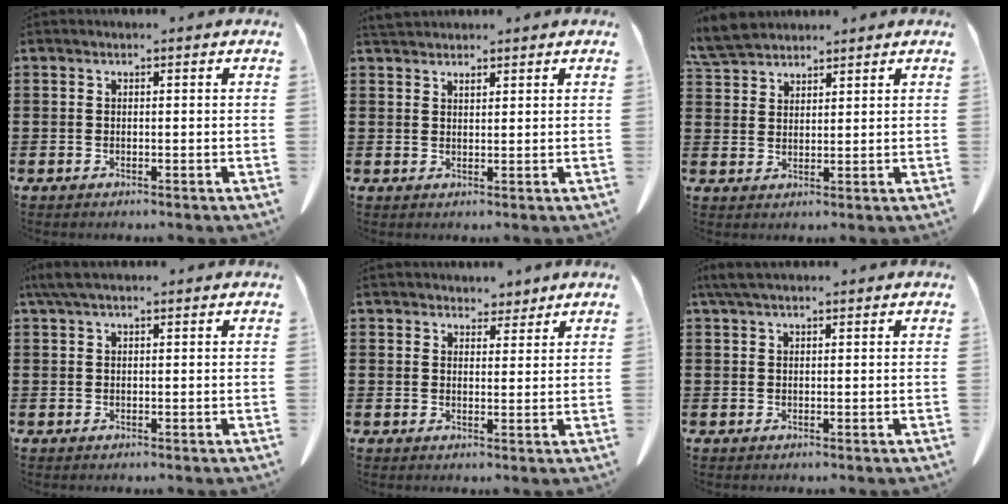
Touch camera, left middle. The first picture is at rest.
{"total": 2.0, "force": [1.8, 0.6, 0.4], "torque": [-0.013, 0.002, 0.036]}
{"total": 5.1, "force": [4.6, 1.4, 1.5], "torque": [-0.046, -0.004, 0.089]}
{"total": 2.7, "force": [1.6, 0.7, 2.1], "torque": [-0.044, 0.005, 0.029]}
{"total": 3.8, "force": [3.6, 1.3, 0.4], "torque": [-0.010, -0.008, 0.067]}
{"total": 2.7, "force": [1.8, 0.6, 1.9], "torque": [-0.042, 0.005, 0.034]}